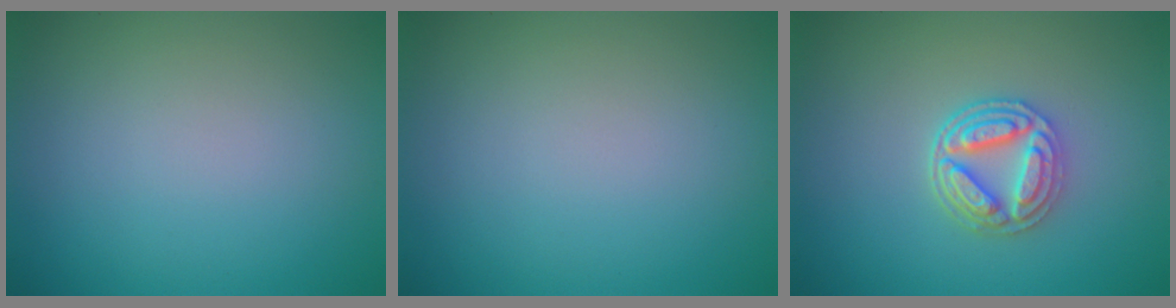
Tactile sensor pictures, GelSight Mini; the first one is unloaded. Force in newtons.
{"total": 0.0}
{"total": 4.1, "press": 3.5, "slide": 2.1}